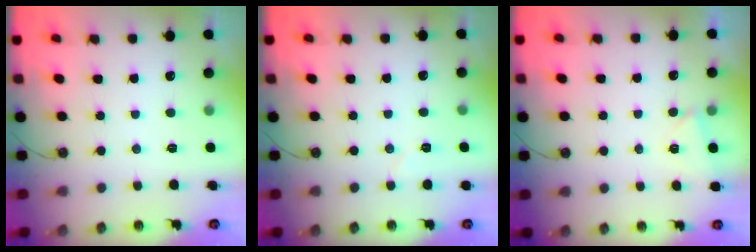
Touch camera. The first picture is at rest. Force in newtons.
{"total": 3.7, "press": 3.5, "slide": 0.9}
{"total": 3.9, "press": 2.9, "slide": 2.6}